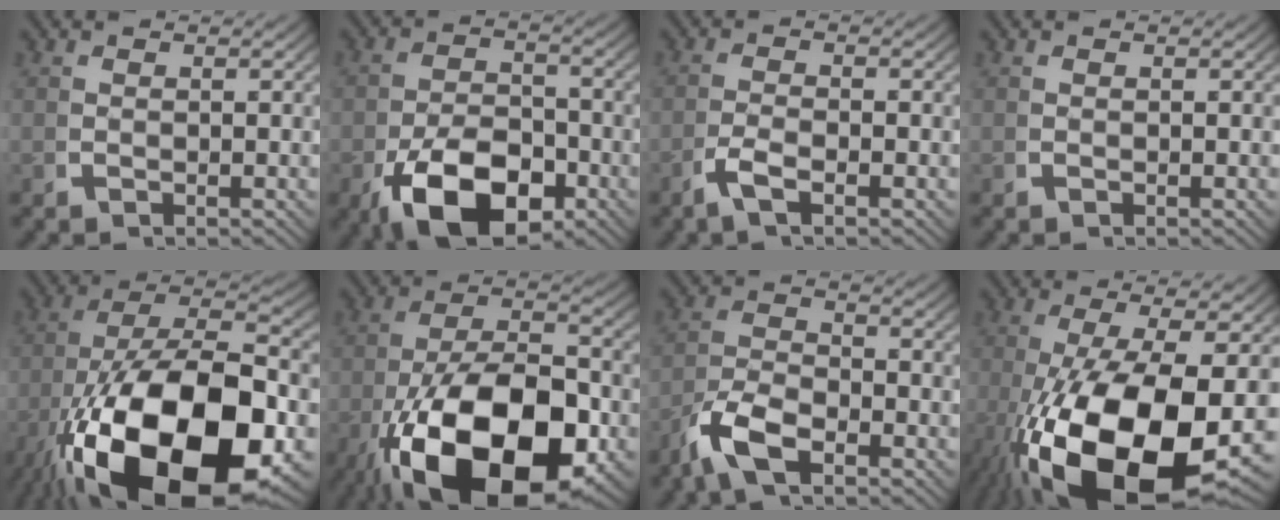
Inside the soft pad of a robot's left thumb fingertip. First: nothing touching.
{"total": 10.4, "force": [-4.1, 6.4, 7.1], "torque": [-0.136, -0.051, -0.047]}
{"total": 2.2, "force": [-1.0, 0.7, 1.8], "torque": [-0.043, 0.000, -0.025]}
{"total": 0.0}
{"total": 22.5, "force": [-4.8, 12.7, 18.0], "torque": [-0.352, -0.093, -0.029]}
{"total": 18.1, "force": [-4.9, 10.3, 14.0], "torque": [-0.279, -0.085, -0.039]}
{"total": 5.2, "force": [-2.0, 3.0, 3.7], "torque": [-0.081, -0.004, -0.045]}
{"total": 17.7, "force": [-3.5, 9.2, 14.7], "torque": [-0.308, -0.067, -0.014]}